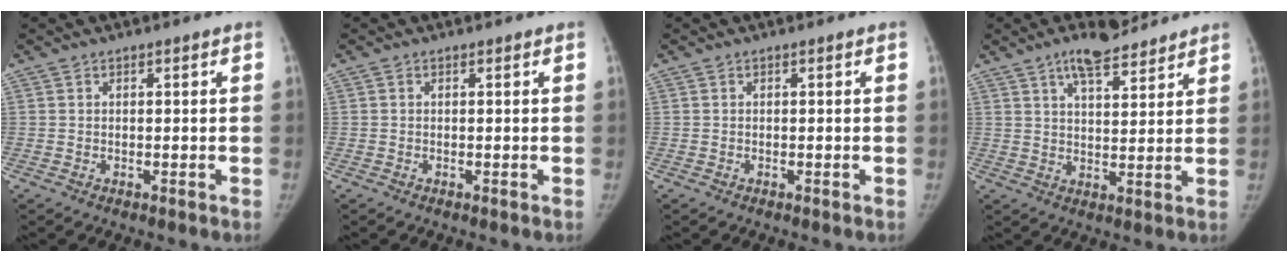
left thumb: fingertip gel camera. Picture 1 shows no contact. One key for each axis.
{"total": 0.0}
{"total": 0.0}
{"total": 9.1, "fx": 6.7, "fy": 3.2, "fz": 5.4, "tx": -0.070, "ty": -0.032, "tz": 0.109}